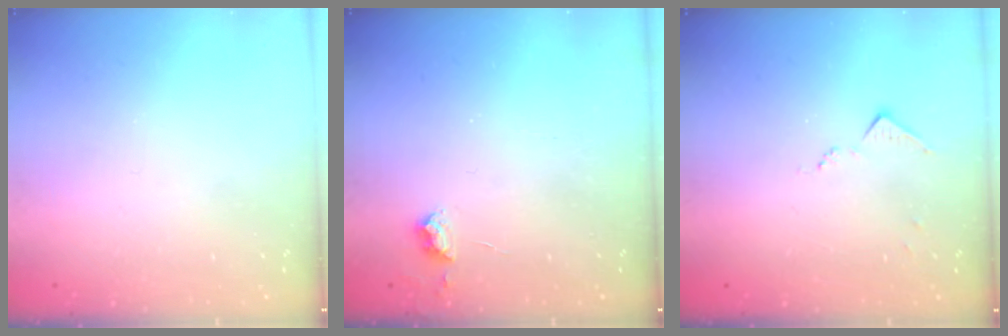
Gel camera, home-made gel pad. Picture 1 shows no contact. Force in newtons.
{"total": 4.4, "press": 4.3, "slide": 0.6}
{"total": 6.1, "press": 6.1, "slide": 0.7}